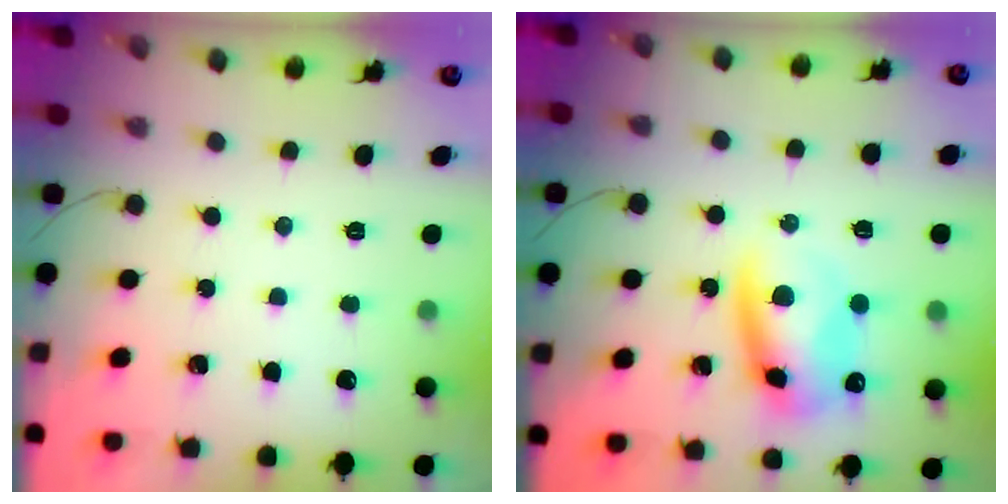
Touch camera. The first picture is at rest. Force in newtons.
{"total": 10.6, "press": 10.4, "slide": 2.3}